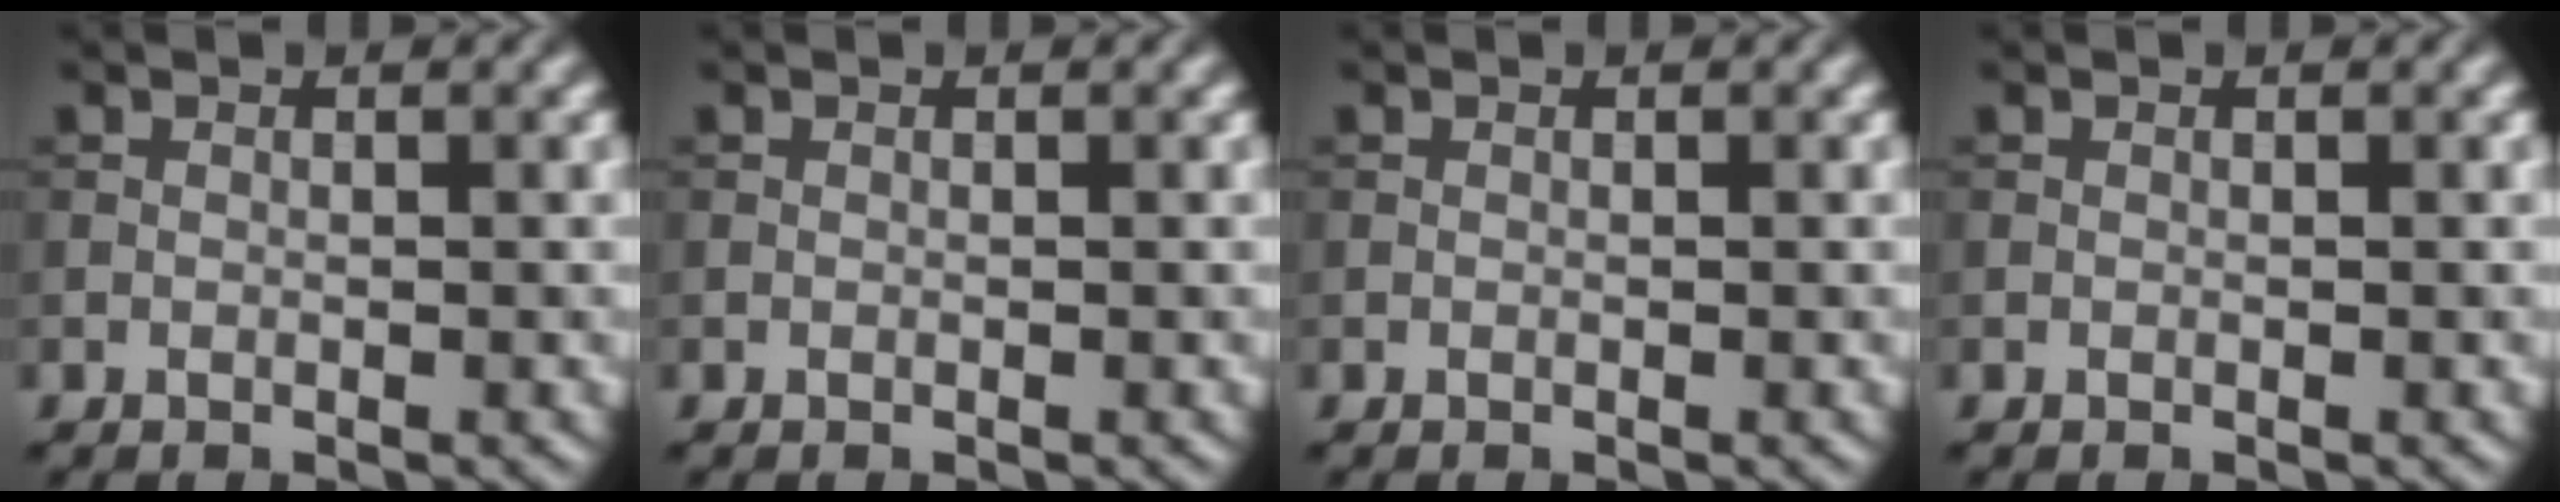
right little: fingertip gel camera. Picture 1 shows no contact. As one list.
[{"total": 0.0}, {"total": 0.0}, {"total": 0.0}]